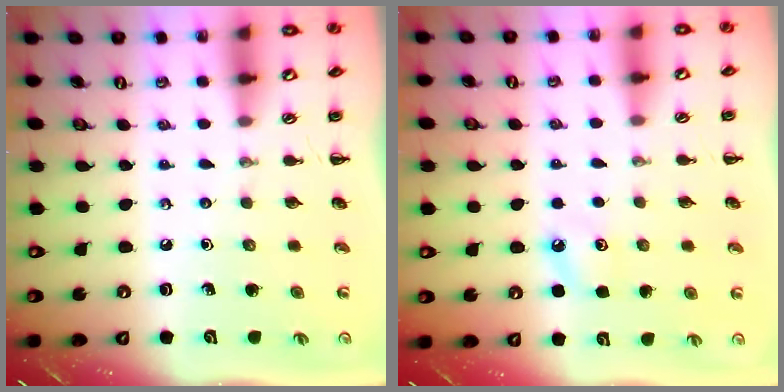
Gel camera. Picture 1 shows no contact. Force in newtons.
{"total": 6.8, "press": 6.6, "slide": 1.7}